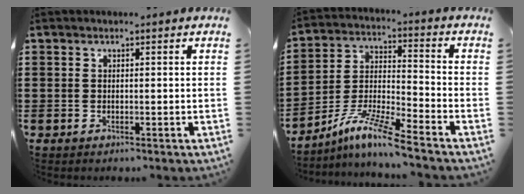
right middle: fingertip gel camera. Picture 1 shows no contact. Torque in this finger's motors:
{"motor_torque": [1.59, -0.55, 0.32, 0.11]}